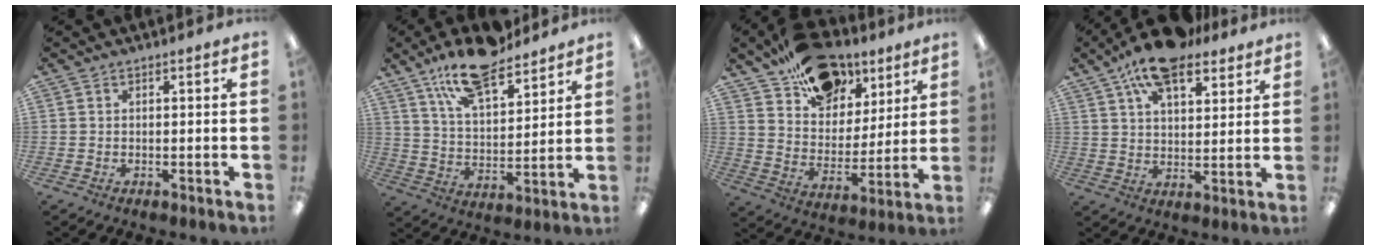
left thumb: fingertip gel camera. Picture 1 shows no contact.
{"total": 15.8, "force": [12.2, 5.8, 8.1], "torque": [-0.142, -0.061, 0.215]}
{"total": 18.3, "force": [12.5, 11.2, 7.3], "torque": [-0.116, -0.068, 0.228]}
{"total": 14.4, "force": [10.0, 5.9, 8.4], "torque": [-0.144, -0.037, 0.176]}